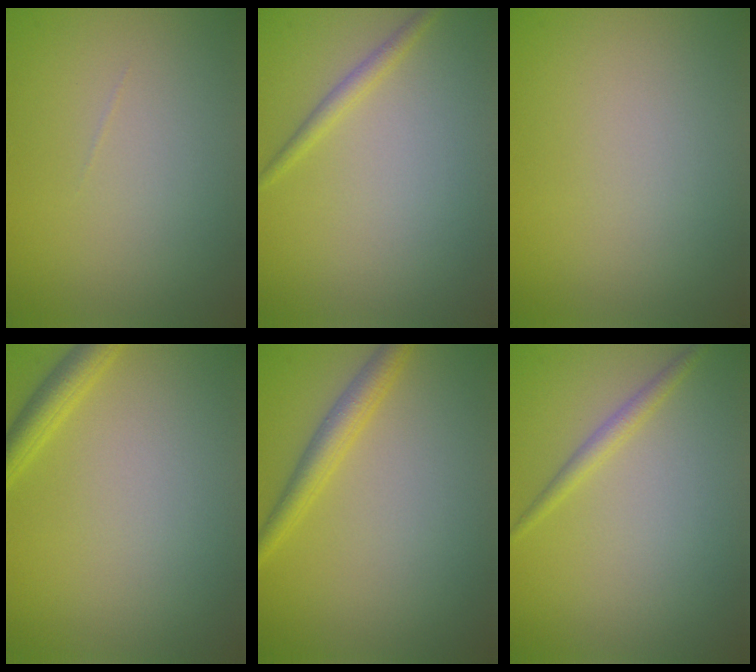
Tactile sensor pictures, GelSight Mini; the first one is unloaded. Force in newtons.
{"total": 1.4, "press": 1.4, "slide": 0.1}
{"total": 0.0}
{"total": 2.3, "press": 2.2, "slide": 0.2}
{"total": 2.7, "press": 2.7, "slide": 0.3}
{"total": 1.4, "press": 1.4, "slide": 0.0}